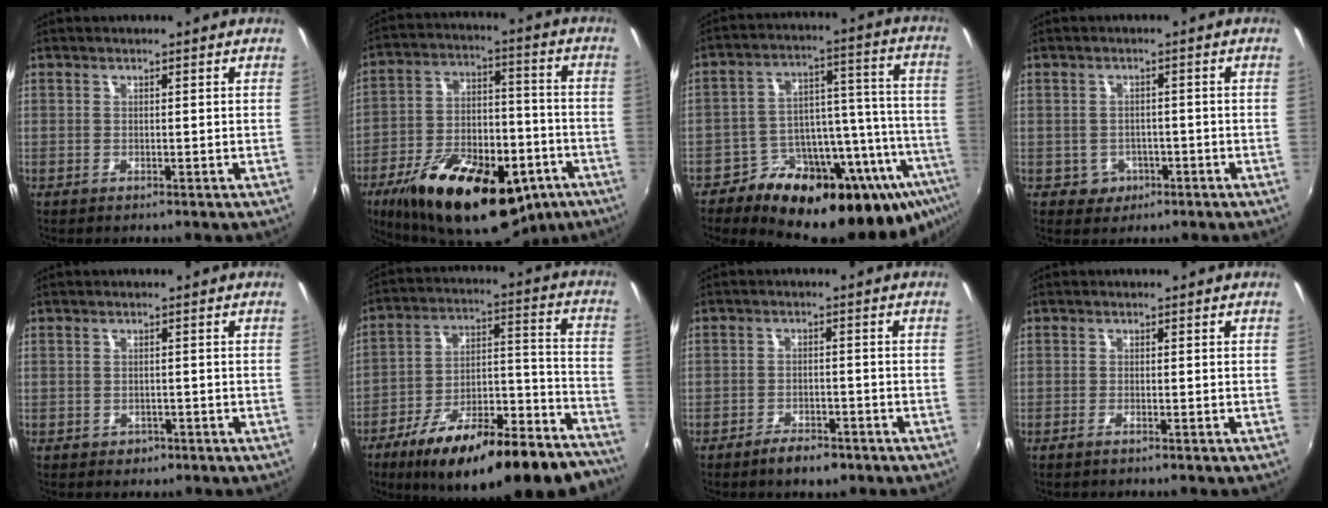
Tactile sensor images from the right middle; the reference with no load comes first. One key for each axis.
{"total": 27.9, "fx": -15.7, "fy": 13.5, "fz": 18.7, "tx": -0.328, "ty": -0.013, "tz": -0.228}
{"total": 27.2, "fx": -19.0, "fy": 11.4, "fz": 15.8, "tx": -0.211, "ty": 0.009, "tz": -0.267}
{"total": 3.8, "fx": -1.5, "fy": 3.5, "fz": 0.8, "tx": -0.026, "ty": 0.004, "tz": -0.016}
{"total": 1.8, "fx": -0.9, "fy": 1.5, "fz": 0.6, "tx": -0.013, "ty": -0.004, "tz": -0.010}
{"total": 27.3, "fx": -20.2, "fy": 8.5, "fz": 16.3, "tx": -0.232, "ty": -0.001, "tz": -0.284}
{"total": 4.8, "fx": -3.6, "fy": 1.9, "fz": 2.4, "tx": -0.060, "ty": -0.003, "tz": -0.058}
{"total": 1.0, "fx": -0.8, "fy": -0.2, "fz": 0.6, "tx": -0.013, "ty": -0.003, "tz": -0.017}